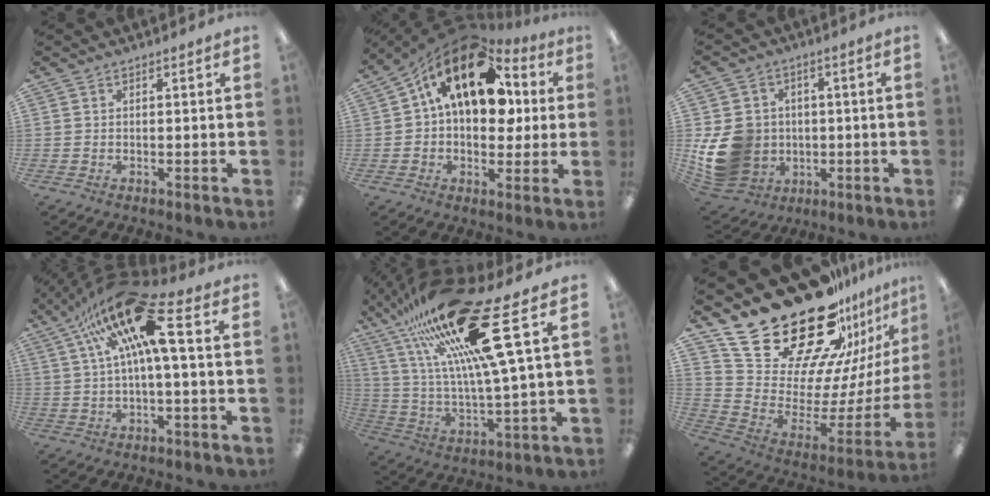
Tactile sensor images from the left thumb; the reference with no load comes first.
{"total": 19.2, "force": [7.2, 11.6, 13.5], "torque": [-0.238, -0.026, 0.122]}
{"total": 14.0, "force": [-1.4, 12.4, 6.3], "torque": [-0.148, 0.009, -0.013]}
{"total": 20.2, "force": [7.4, 6.0, 17.8], "torque": [-0.337, -0.025, 0.117]}
{"total": 28.0, "force": [15.6, 5.9, 22.5], "torque": [-0.420, -0.083, 0.242]}
{"total": 34.1, "force": [23.1, 16.3, 19.0], "torque": [-0.298, -0.185, 0.450]}